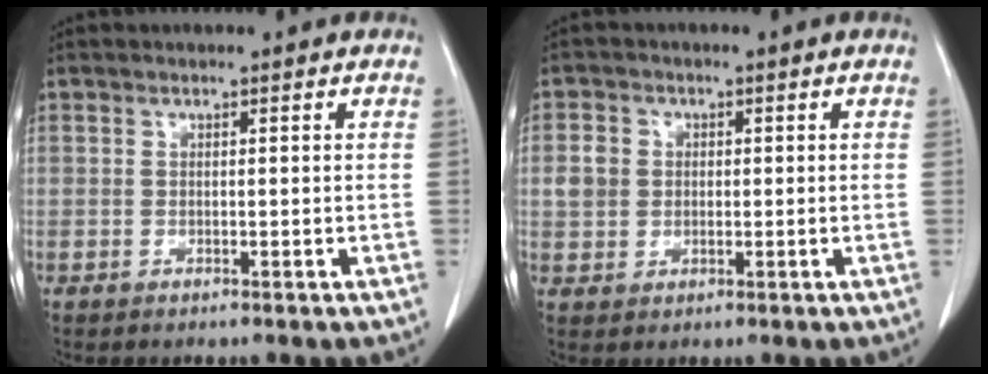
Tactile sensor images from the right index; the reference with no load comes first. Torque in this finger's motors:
{"motor_torque": [0.00, 0.14, 0.03, 0.04]}